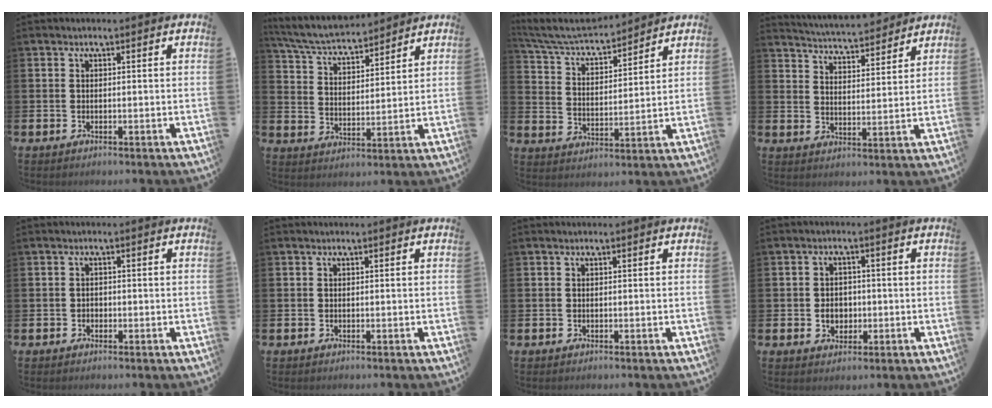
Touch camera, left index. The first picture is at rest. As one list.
[{"total": 6.0, "force": [5.8, 0.9, 1.6], "torque": [-0.061, -0.034, 0.100]}, {"total": 6.5, "force": [6.2, 1.2, 1.8], "torque": [-0.070, -0.046, 0.105]}, {"total": 5.4, "force": [5.3, 0.4, 0.5], "torque": [-0.032, -0.037, 0.094]}, {"total": 0.8, "force": [-0.3, 0.7, 0.1], "torque": [-0.004, 0.005, -0.008]}, {"total": 0.0}, {"total": 0.0}, {"total": 2.9, "force": [-0.5, 2.4, 1.5], "torque": [-0.019, 0.000, -0.017]}]